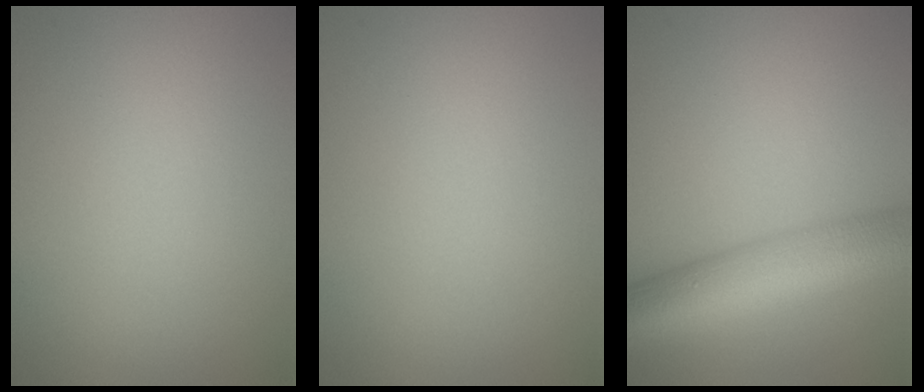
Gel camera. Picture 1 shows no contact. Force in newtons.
{"total": 0.0}
{"total": 9.4, "press": 9.4, "slide": 0.3}